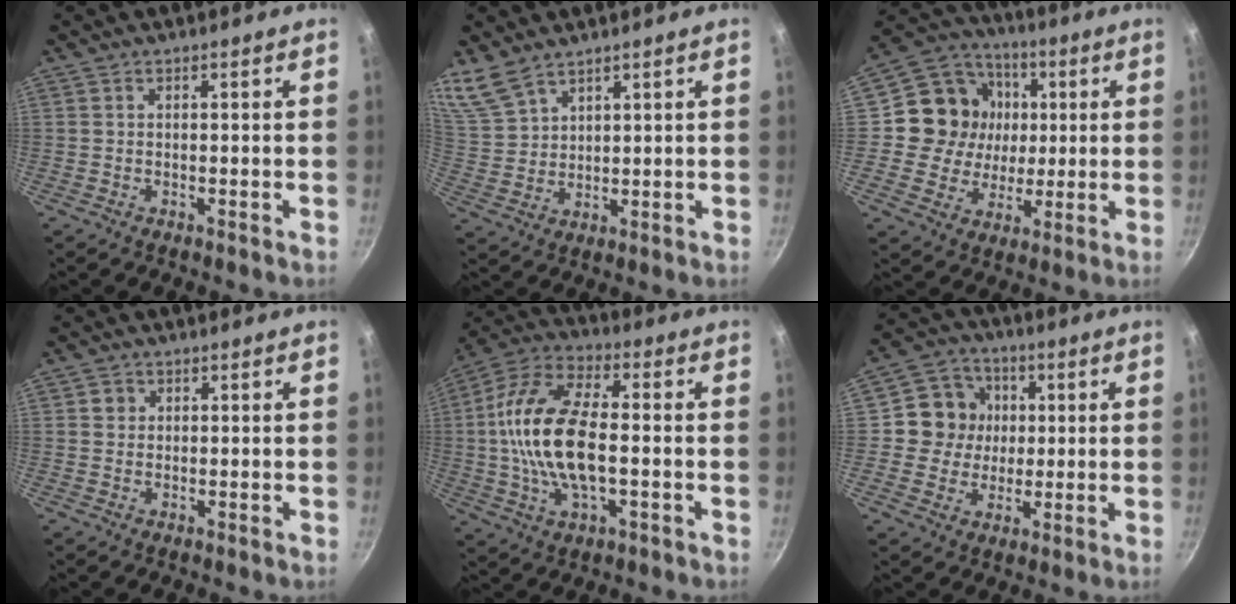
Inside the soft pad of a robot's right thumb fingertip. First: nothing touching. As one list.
[{"total": 7.0, "force": [5.5, 3.2, 2.8], "torque": [-0.052, -0.009, 0.123]}, {"total": 15.9, "force": [2.0, 14.6, 6.0], "torque": [-0.081, 0.014, 0.027]}, {"total": 1.6, "force": [0.4, 1.5, 0.4], "torque": [0.000, 0.003, 0.003]}, {"total": 18.2, "force": [-1.0, 8.8, 15.9], "torque": [-0.301, 0.030, -0.034]}, {"total": 9.9, "force": [1.2, 9.4, 2.9], "torque": [-0.012, 0.013, 0.007]}]